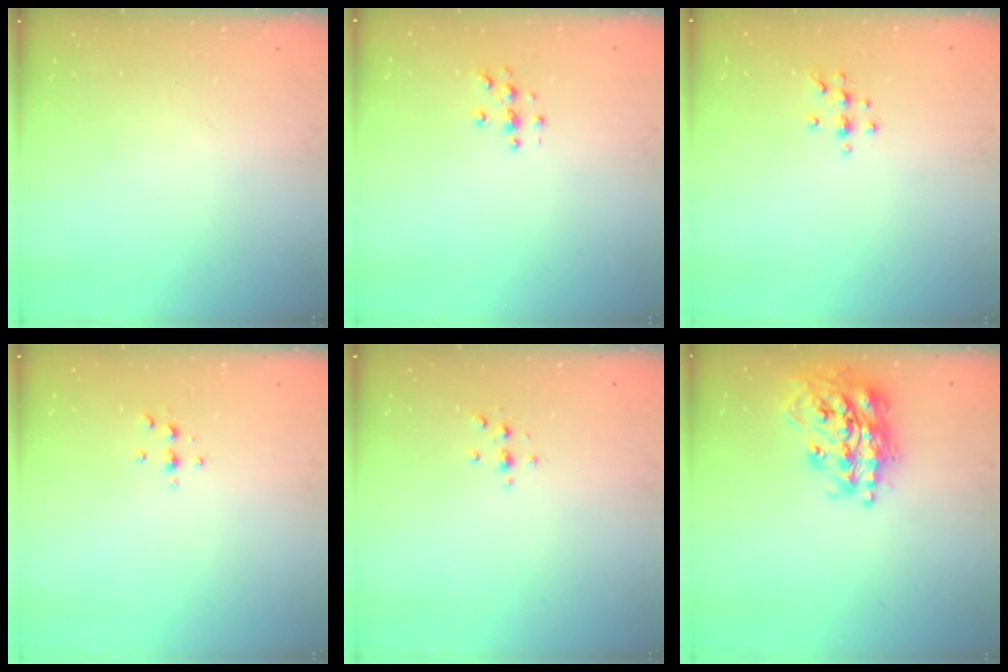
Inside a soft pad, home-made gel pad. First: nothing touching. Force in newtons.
{"total": 4.6, "press": 4.6, "slide": 0.4}
{"total": 6.3, "press": 6.2, "slide": 0.7}
{"total": 3.1, "press": 3.1, "slide": 0.5}
{"total": 2.3, "press": 2.3, "slide": 0.2}
{"total": 20.7, "press": 20.6, "slide": 1.6}